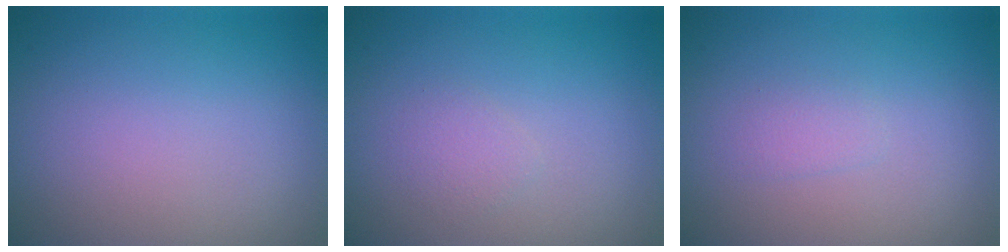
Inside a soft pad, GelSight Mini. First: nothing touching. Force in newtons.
{"total": 0.9, "press": 0.9, "slide": 0.1}
{"total": 0.9, "press": 0.9, "slide": 0.0}